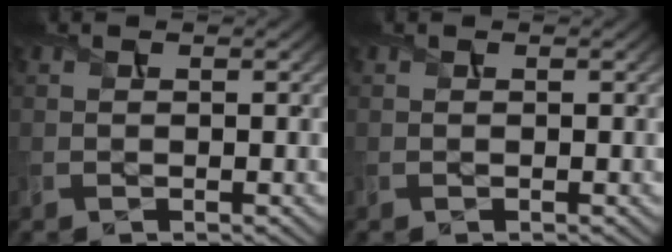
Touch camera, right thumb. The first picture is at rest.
{"total": 0.0}